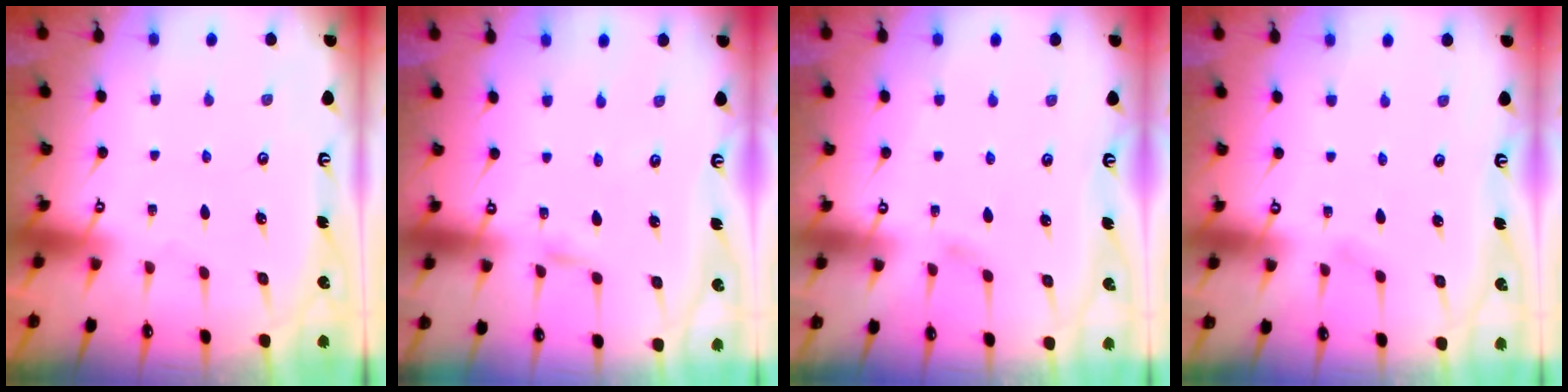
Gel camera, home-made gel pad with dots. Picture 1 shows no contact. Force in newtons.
{"total": 2.4, "press": 2.4, "slide": 0.1}
{"total": 3.5, "press": 3.4, "slide": 0.6}
{"total": 1.4, "press": 1.4, "slide": 0.1}